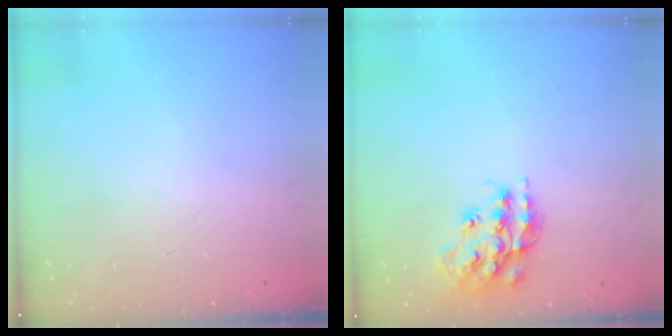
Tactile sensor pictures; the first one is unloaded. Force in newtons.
{"total": 16.1, "press": 16.1, "slide": 1.2}